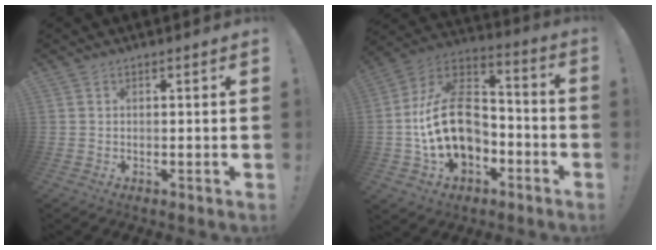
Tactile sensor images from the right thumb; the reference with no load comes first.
{"total": 21.7, "force": [-2.9, 15.4, 15.0], "torque": [-0.274, 0.030, -0.039]}